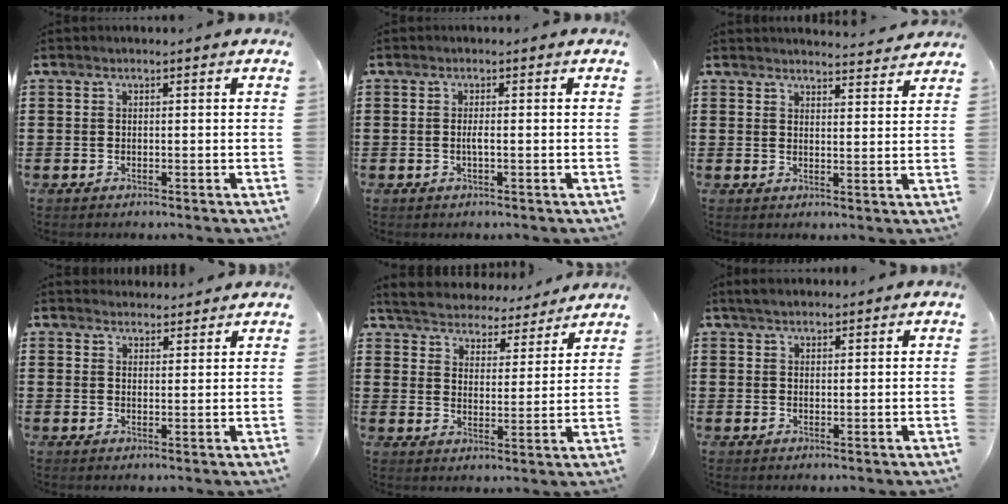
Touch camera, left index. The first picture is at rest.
{"total": 1.1, "force": [-0.2, 0.0, 1.1], "torque": [-0.021, -0.003, -0.003]}
{"total": 3.4, "force": [3.4, 0.1, 0.1], "torque": [-0.005, -0.019, 0.061]}
{"total": 2.6, "force": [2.6, 0.5, -0.1], "torque": [-0.005, -0.005, 0.050]}
{"total": 5.0, "force": [5.0, 0.1, -0.4], "torque": [-0.022, -0.040, 0.084]}
{"total": 2.2, "force": [1.9, 0.7, 0.8], "torque": [-0.021, 0.006, 0.037]}